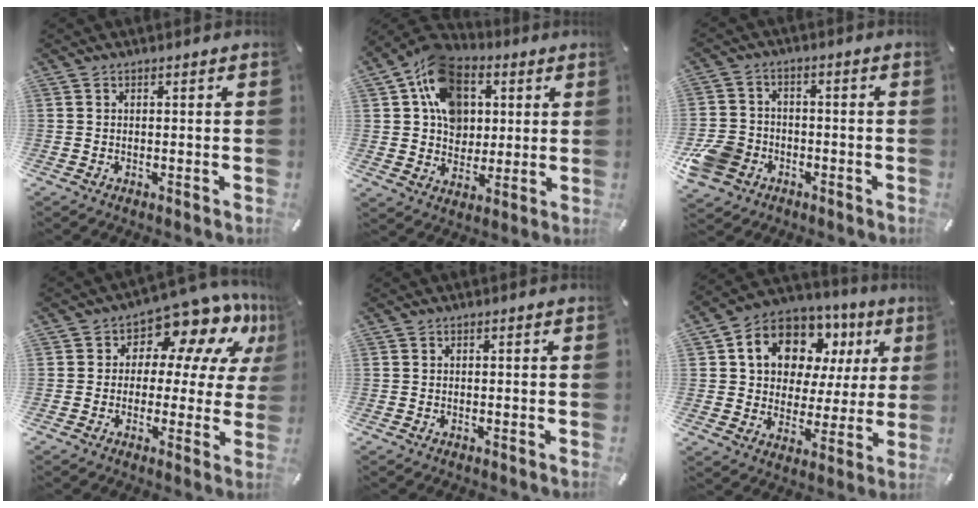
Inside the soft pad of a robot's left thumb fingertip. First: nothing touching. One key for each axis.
{"total": 14.0, "fx": 4.5, "fy": 11.5, "fz": 6.5, "tx": -0.119, "ty": -0.018, "tz": 0.086}
{"total": 9.4, "fx": -3.9, "fy": 7.7, "fz": 3.6, "tx": -0.084, "ty": 0.029, "tz": -0.074}
{"total": 11.0, "fx": 6.8, "fy": 6.2, "fz": 6.0, "tx": -0.098, "ty": -0.056, "tz": 0.119}
{"total": 0.0}
{"total": 13.8, "fx": 6.1, "fy": 10.6, "fz": 6.3, "tx": -0.116, "ty": -0.025, "tz": 0.116}